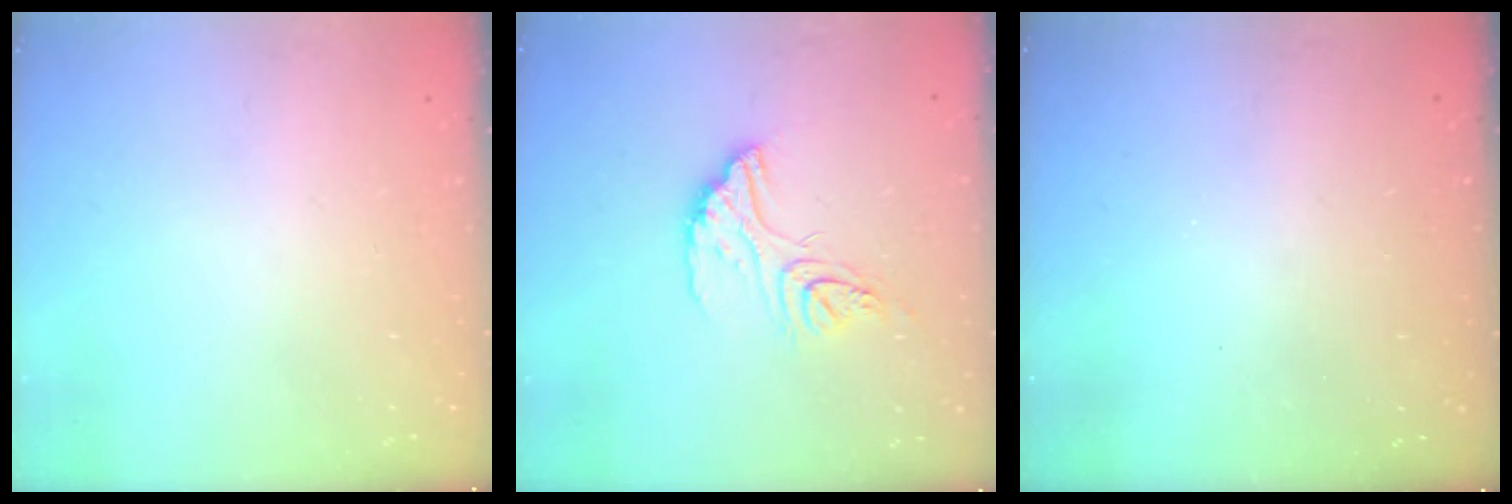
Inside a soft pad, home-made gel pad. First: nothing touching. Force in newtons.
{"total": 13.2, "press": 13.1, "slide": 1.1}
{"total": 3.0, "press": 3.0, "slide": 0.3}